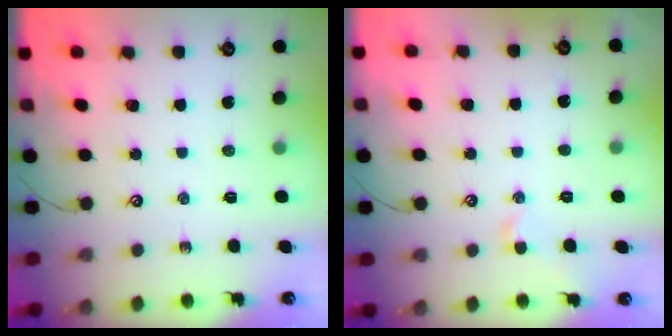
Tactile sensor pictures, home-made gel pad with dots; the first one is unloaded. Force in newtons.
{"total": 0.8, "press": 0.6, "slide": 0.5}